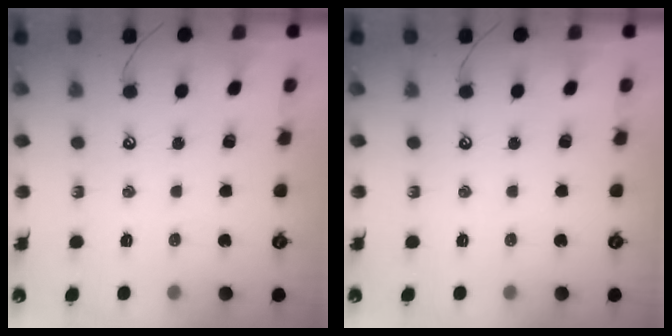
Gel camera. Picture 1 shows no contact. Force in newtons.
{"total": 0.0}